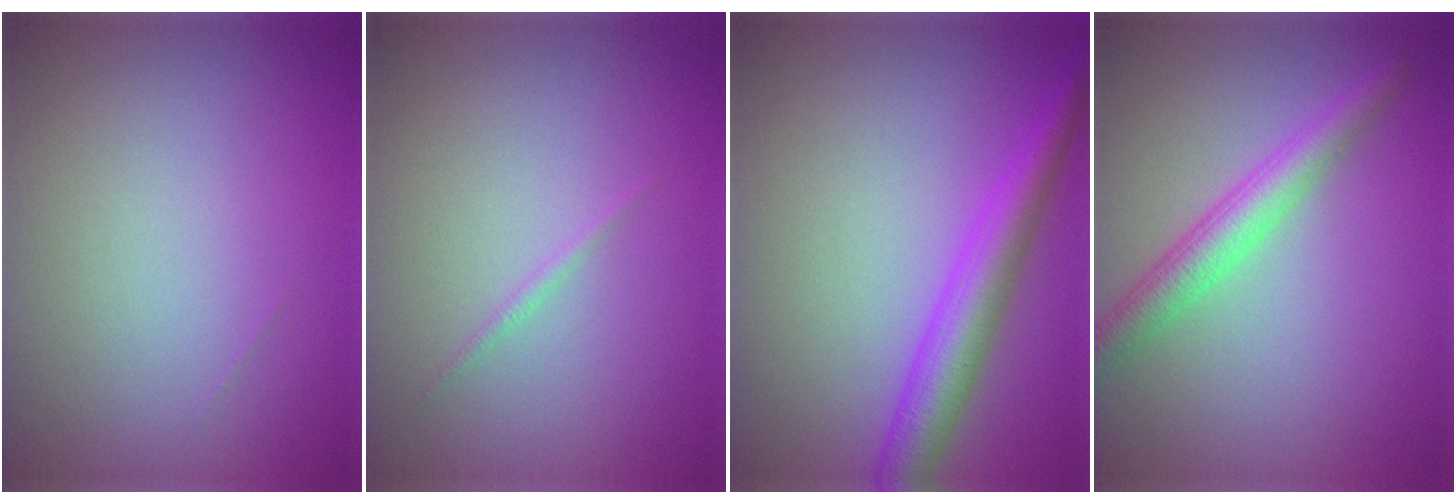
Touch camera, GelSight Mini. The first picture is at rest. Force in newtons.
{"total": 0.5, "press": 0.5, "slide": 0.0}
{"total": 4.7, "press": 4.7, "slide": 0.1}
{"total": 3.7, "press": 3.7, "slide": 0.1}